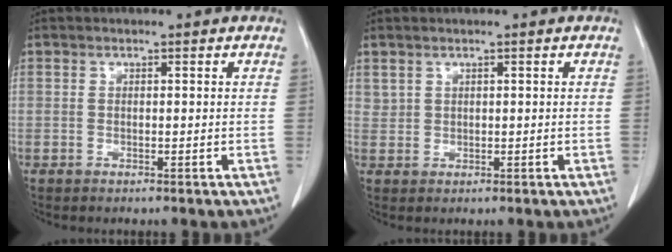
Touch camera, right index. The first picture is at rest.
{"total": 1.0, "force": [0.7, 0.7, 0.1], "torque": [0.005, 0.006, 0.013]}